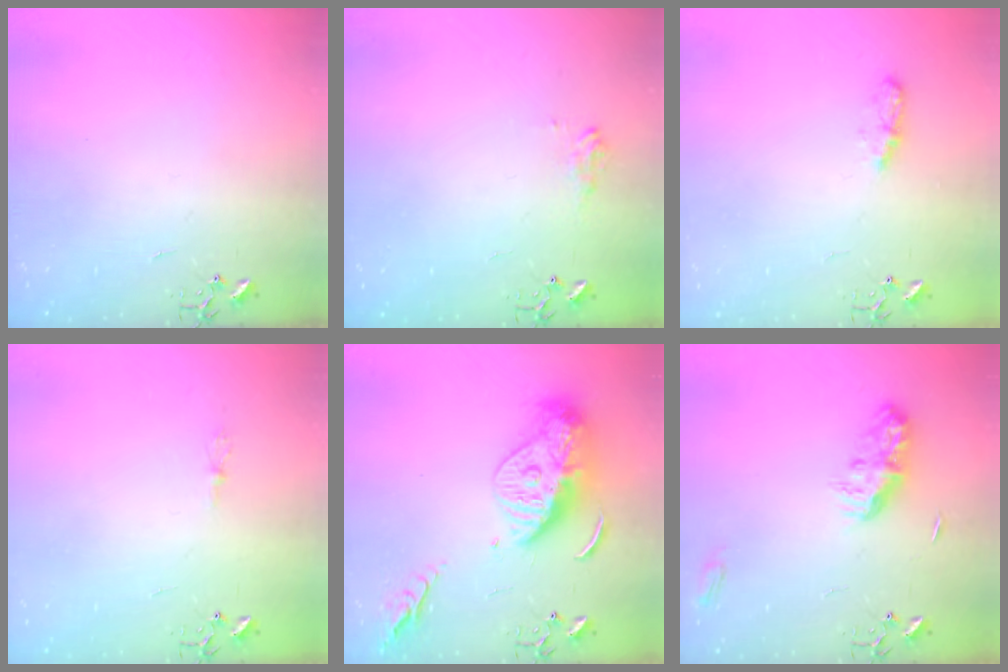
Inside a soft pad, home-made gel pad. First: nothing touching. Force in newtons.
{"total": 7.7, "press": 7.7, "slide": 0.4}
{"total": 5.1, "press": 5.1, "slide": 0.5}
{"total": 4.7, "press": 4.6, "slide": 0.6}
{"total": 16.9, "press": 16.8, "slide": 1.6}
{"total": 9.9, "press": 9.9, "slide": 0.1}